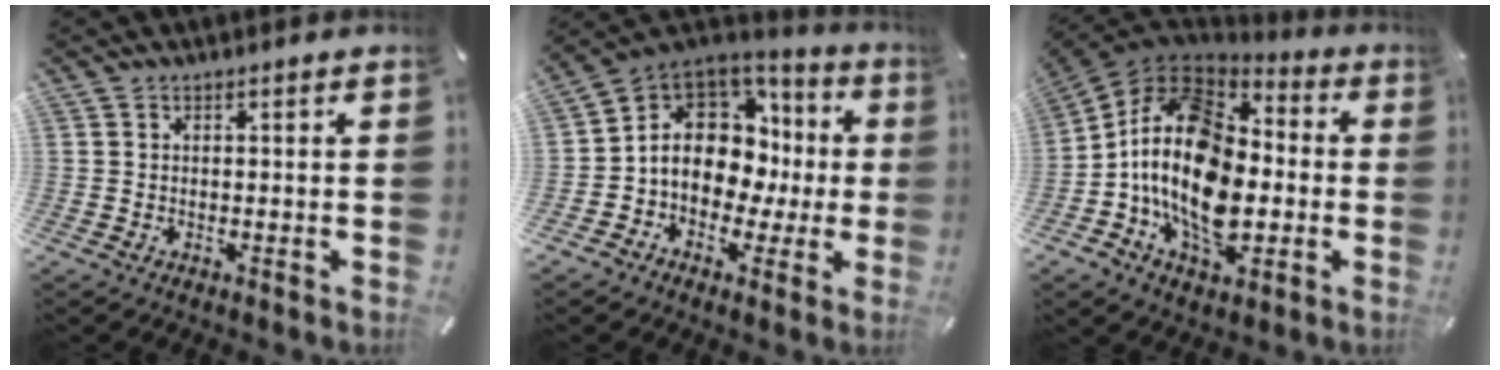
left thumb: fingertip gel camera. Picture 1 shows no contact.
{"total": 12.3, "force": [0.7, 10.1, 7.1], "torque": [-0.136, -0.012, 0.016]}
{"total": 21.4, "force": [-3.8, 14.6, 15.2], "torque": [-0.316, 0.012, -0.068]}